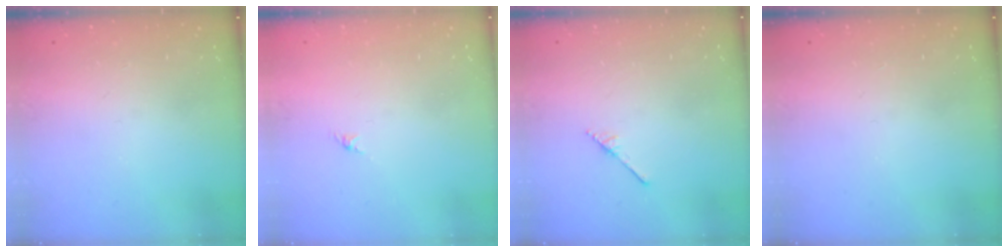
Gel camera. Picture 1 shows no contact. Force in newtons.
{"total": 0.0}
{"total": 2.5, "press": 2.4, "slide": 0.3}
{"total": 0.0}